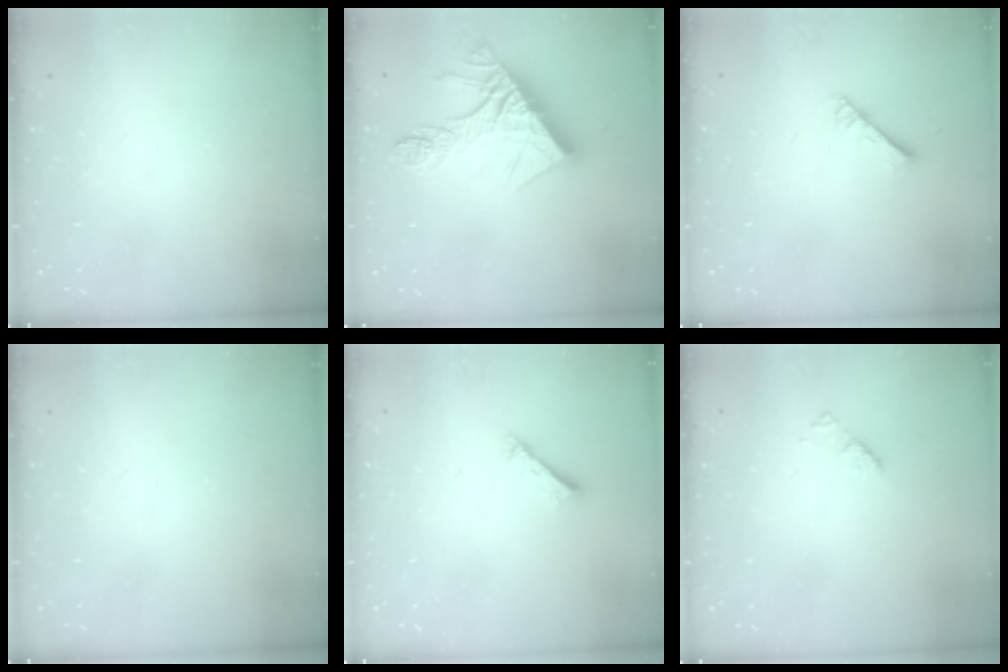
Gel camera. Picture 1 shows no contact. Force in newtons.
{"total": 16.4, "press": 16.3, "slide": 1.5}
{"total": 4.1, "press": 4.0, "slide": 0.5}
{"total": 0.0}
{"total": 1.6, "press": 1.6, "slide": 0.2}
{"total": 1.9, "press": 1.9, "slide": 0.3}